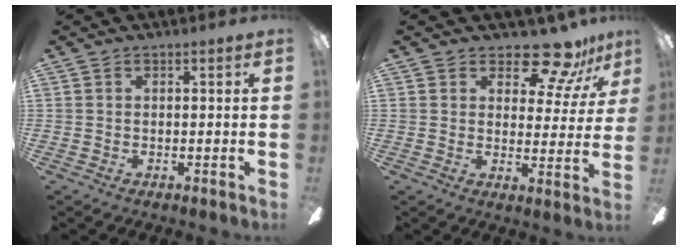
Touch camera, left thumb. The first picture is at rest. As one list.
[{"total": 12.8, "force": [9.9, 5.2, 6.2], "torque": [-0.083, -0.068, 0.174]}]